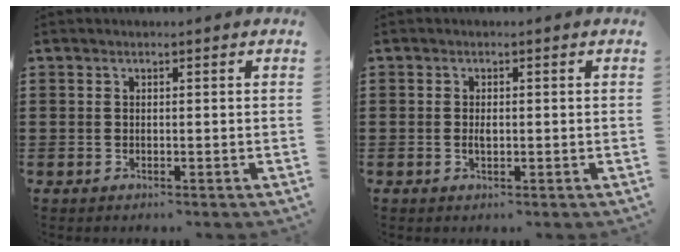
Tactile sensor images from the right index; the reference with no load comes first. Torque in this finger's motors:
{"motor_torque": [2.14, 0.00, 0.02, 0.02]}